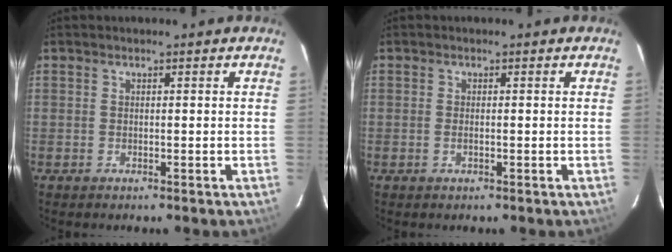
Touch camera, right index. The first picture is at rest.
{"total": 1.0, "force": [-0.2, 0.4, 0.9], "torque": [-0.019, 0.000, -0.005]}